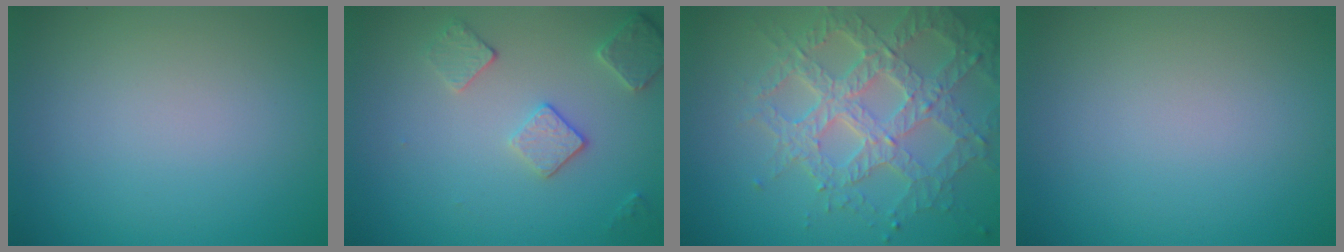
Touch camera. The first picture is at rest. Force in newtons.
{"total": 2.7, "press": 2.7, "slide": 0.7}
{"total": 7.4, "press": 5.4, "slide": 5.0}
{"total": 0.0}